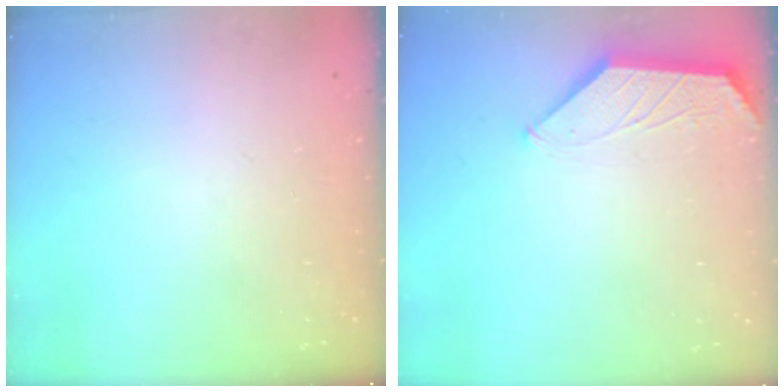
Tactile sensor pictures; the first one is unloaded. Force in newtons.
{"total": 0.8, "press": 0.8, "slide": 0.2}